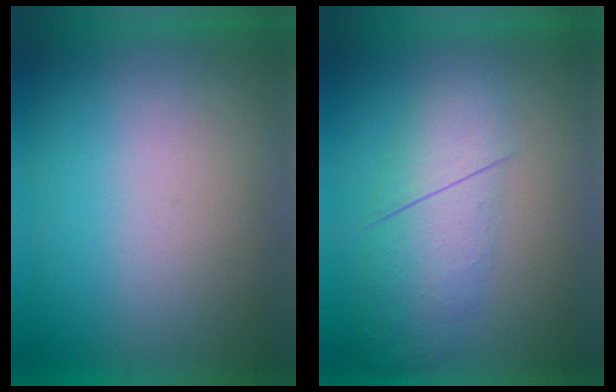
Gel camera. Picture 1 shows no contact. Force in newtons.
{"total": 3.0}